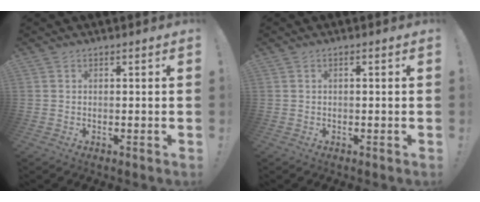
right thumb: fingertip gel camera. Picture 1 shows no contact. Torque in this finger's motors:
{"motor_torque": [0.07, -0.15, -0.03, -0.07, 0.09]}